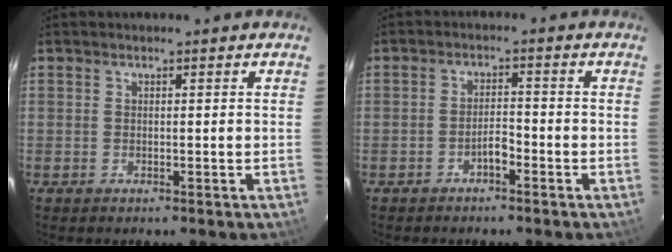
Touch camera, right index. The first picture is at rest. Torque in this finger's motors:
{"motor_torque": [1.02, 0.50, 0.56, 0.11]}